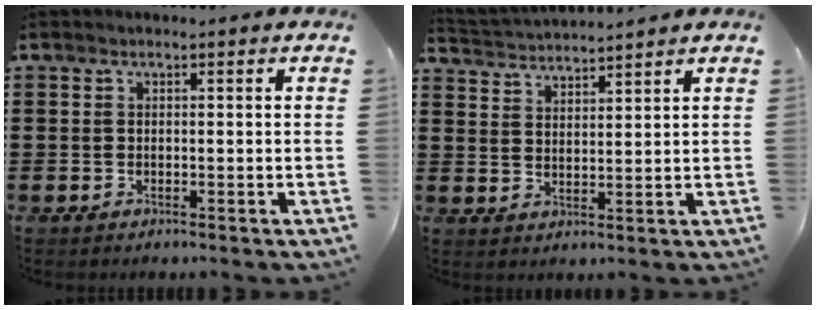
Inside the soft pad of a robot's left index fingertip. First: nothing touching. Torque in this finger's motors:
{"motor_torque": [0.54, 0.48, 0.01, 0.04]}